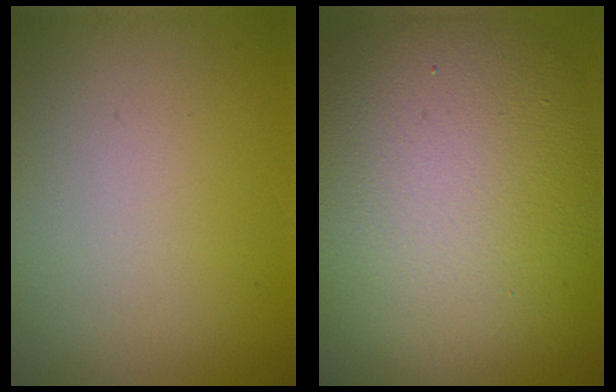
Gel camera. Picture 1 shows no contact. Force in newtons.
{"total": 15.4, "press": 15.4, "slide": 0.8}